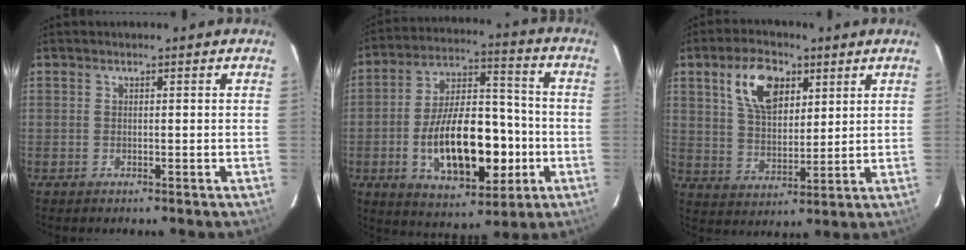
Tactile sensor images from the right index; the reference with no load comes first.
{"total": 19.5, "force": [-4.8, 9.8, 16.2], "torque": [-0.295, 0.016, -0.062]}
{"total": 11.0, "force": [5.2, 6.1, 7.6], "torque": [-0.138, 0.018, 0.098]}